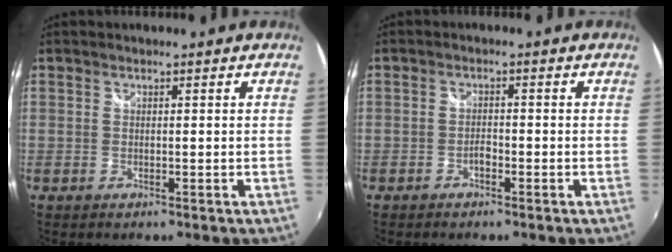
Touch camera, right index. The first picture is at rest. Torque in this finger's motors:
{"motor_torque": [0.16, 0.10, 0.20, 0.01]}